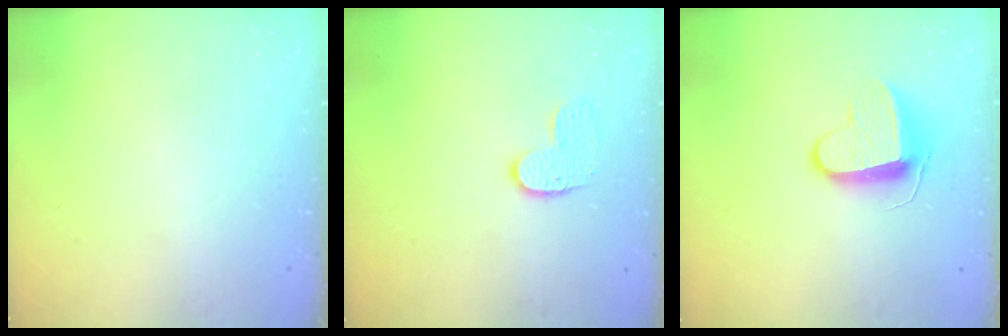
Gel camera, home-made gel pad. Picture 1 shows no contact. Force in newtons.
{"total": 6.8, "press": 6.8, "slide": 0.2}
{"total": 9.4, "press": 9.4, "slide": 0.5}